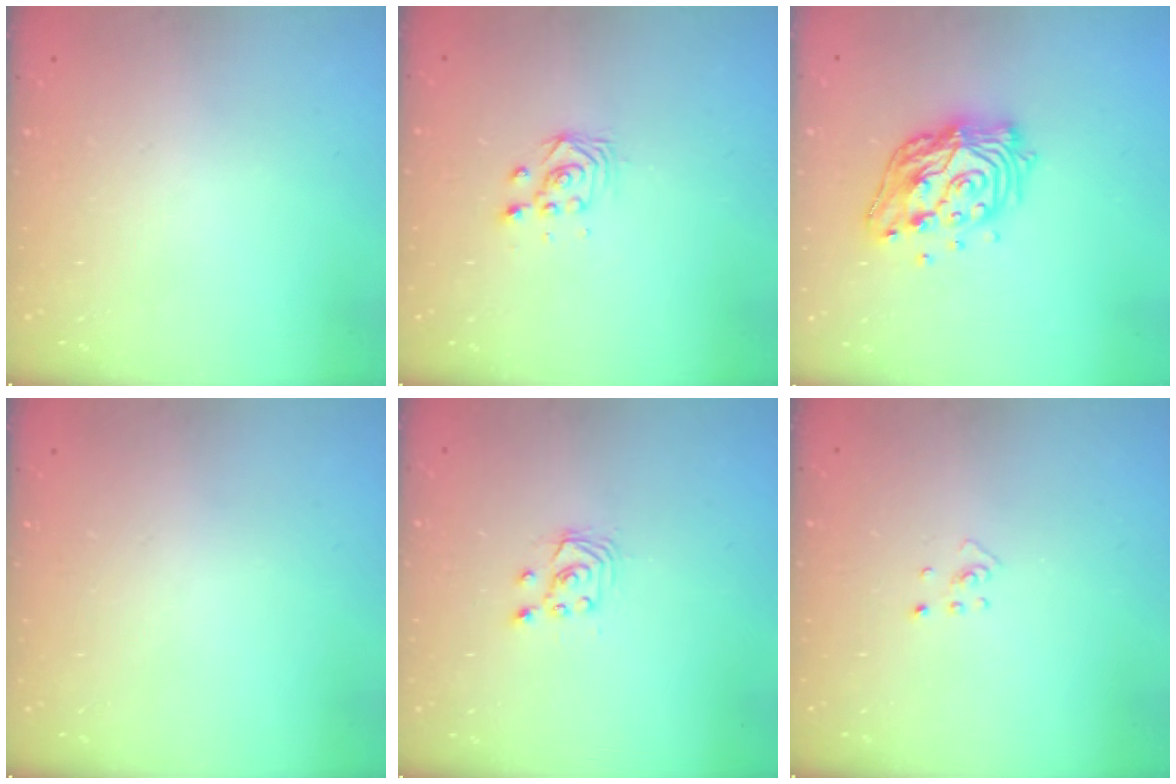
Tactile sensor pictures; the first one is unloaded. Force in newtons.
{"total": 3.0, "press": 2.9, "slide": 0.3}
{"total": 18.0, "press": 17.9, "slide": 1.6}
{"total": 0.0}
{"total": 2.9, "press": 2.9, "slide": 0.2}
{"total": 2.5, "press": 2.4, "slide": 0.5}